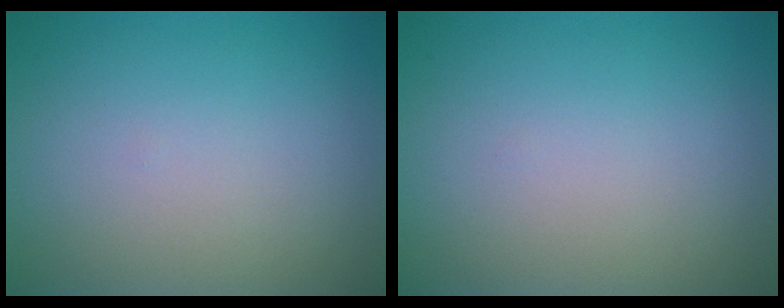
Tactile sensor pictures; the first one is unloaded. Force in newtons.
{"total": 0.0}